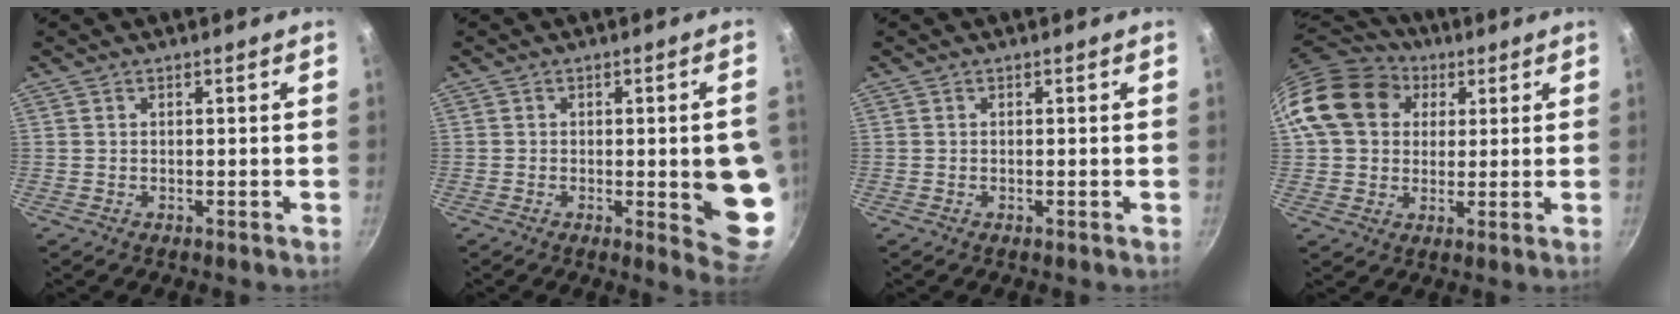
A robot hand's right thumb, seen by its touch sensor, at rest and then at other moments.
{"total": 10.7, "force": [-1.1, 3.0, 10.3], "torque": [-0.098, -0.004, -0.011]}
{"total": 0.0}
{"total": 16.0, "force": [4.6, 12.9, 8.3], "torque": [-0.133, 0.020, 0.069]}